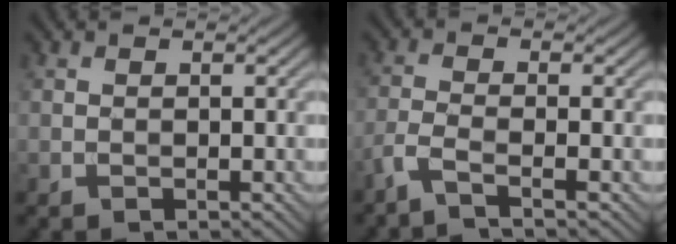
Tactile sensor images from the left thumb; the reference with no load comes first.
{"total": 3.3, "force": [-2.3, 0.4, 2.3], "torque": [-0.048, -0.004, -0.065]}